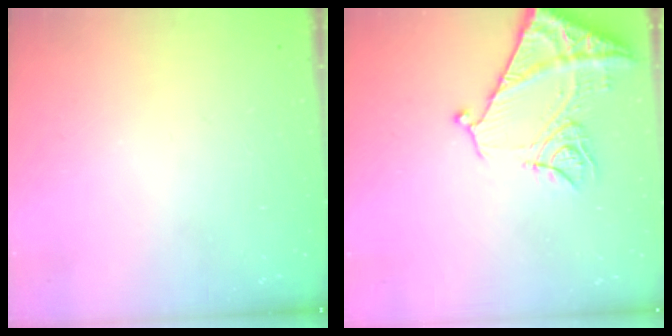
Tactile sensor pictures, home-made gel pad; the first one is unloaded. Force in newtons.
{"total": 15.7, "press": 15.6, "slide": 1.7}